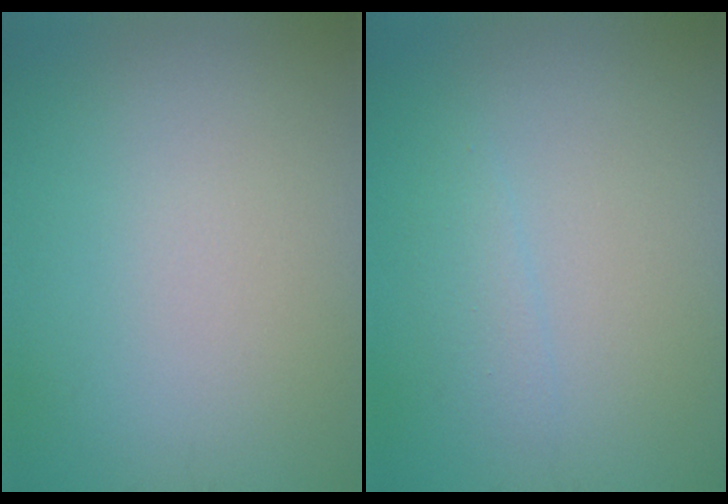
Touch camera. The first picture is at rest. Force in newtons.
{"total": 1.2, "press": 1.2, "slide": 0.1}